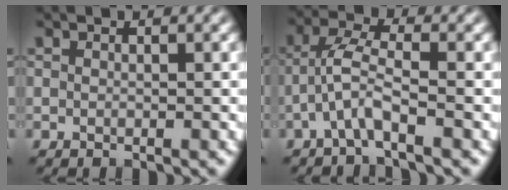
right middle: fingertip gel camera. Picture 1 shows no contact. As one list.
[{"total": 3.0, "force": [-1.6, 0.4, 2.6], "torque": [-0.059, 0.015, -0.040]}]